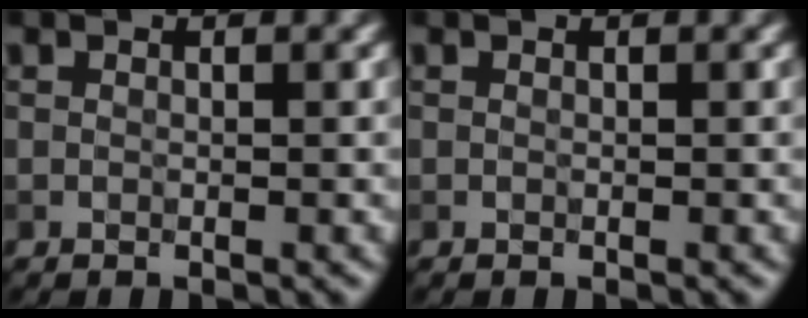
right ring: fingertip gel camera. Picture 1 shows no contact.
{"total": 0.0}